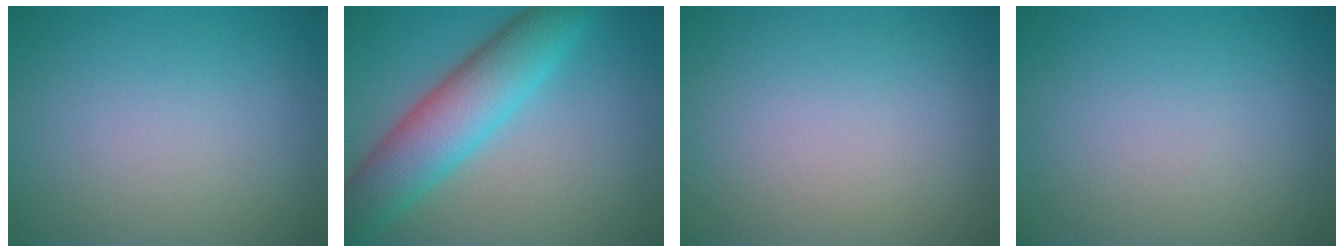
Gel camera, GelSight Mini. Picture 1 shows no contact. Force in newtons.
{"total": 7.6, "press": 7.6, "slide": 0.2}
{"total": 0.0}
{"total": 0.0}